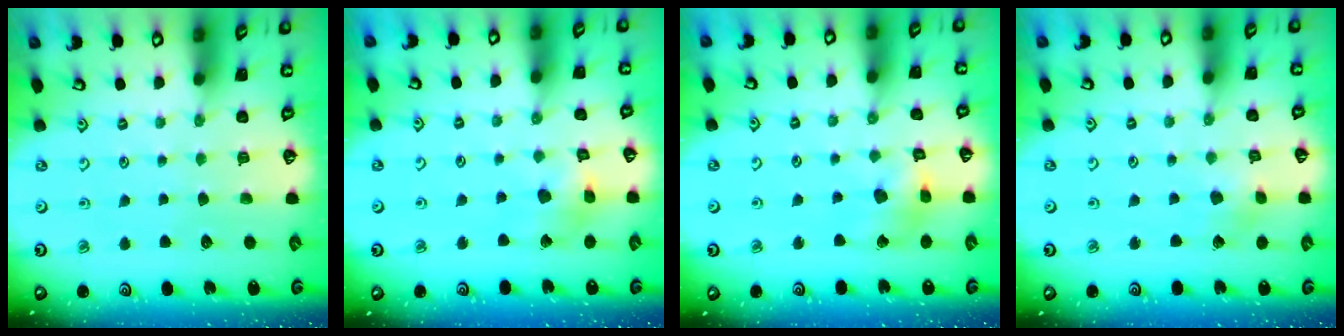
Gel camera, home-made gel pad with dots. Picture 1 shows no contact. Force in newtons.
{"total": 9.8, "press": 9.7, "slide": 1.3}
{"total": 9.4, "press": 9.3, "slide": 1.3}
{"total": 3.0, "press": 3.0, "slide": 0.4}